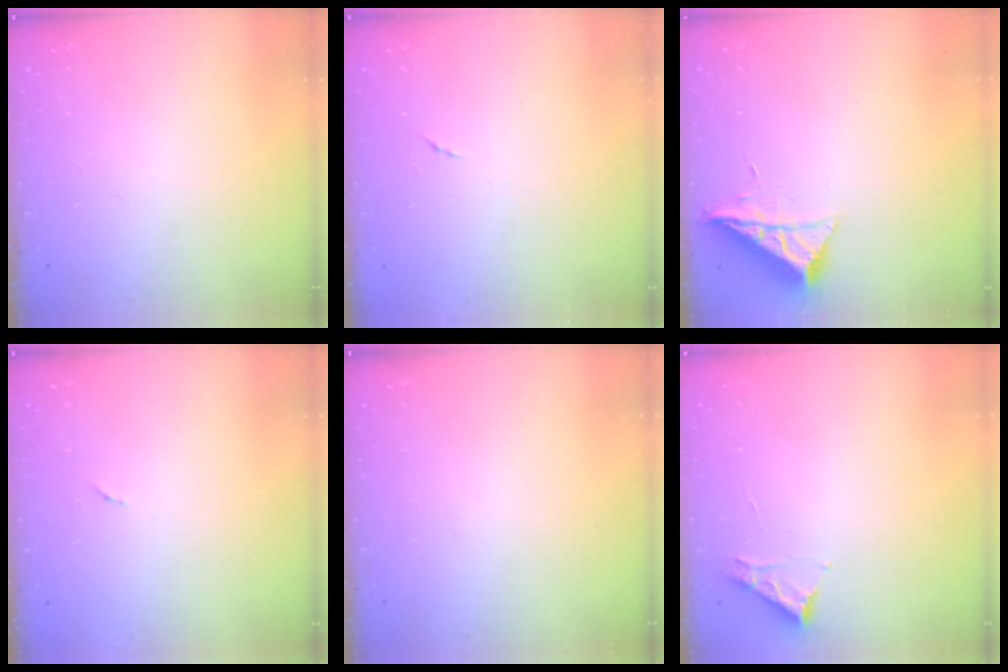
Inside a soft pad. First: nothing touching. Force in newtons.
{"total": 3.9, "press": 3.5, "slide": 1.6}
{"total": 7.4, "press": 7.4, "slide": 0.3}
{"total": 3.3, "press": 3.3, "slide": 0.2}
{"total": 0.0}
{"total": 3.3, "press": 3.3, "slide": 0.5}